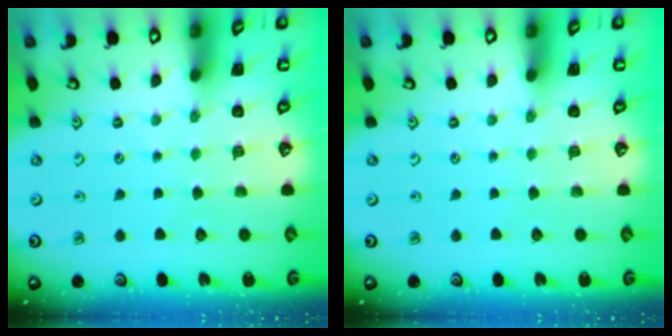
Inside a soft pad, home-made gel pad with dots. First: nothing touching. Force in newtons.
{"total": 0.0}